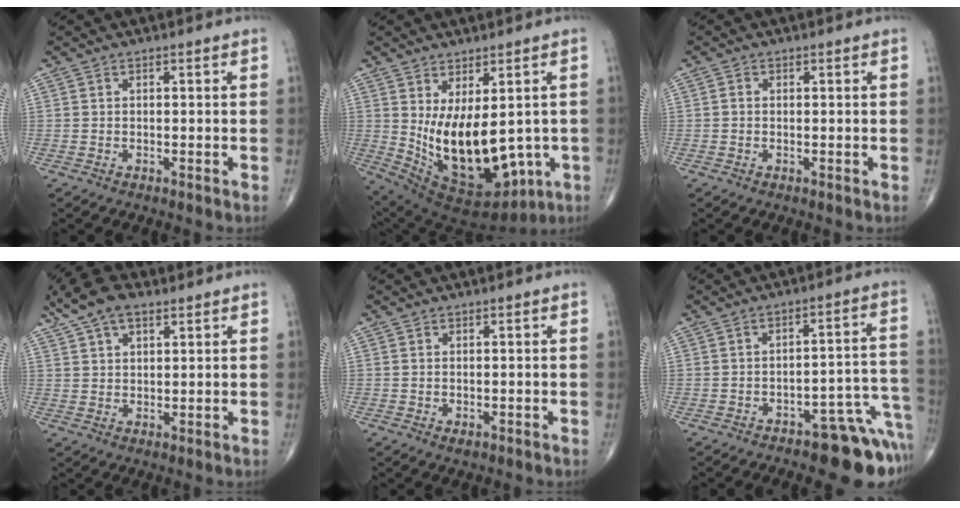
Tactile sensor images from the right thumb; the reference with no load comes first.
{"total": 17.6, "force": [-0.8, 9.4, 14.8], "torque": [-0.230, -0.020, 0.025]}
{"total": 0.8, "force": [-0.1, 0.6, 0.4], "torque": [-0.006, 0.001, -0.005]}
{"total": 9.6, "force": [5.8, 4.8, 6.0], "torque": [-0.103, 0.003, 0.105]}
{"total": 1.1, "force": [-0.2, 0.7, 0.8], "torque": [-0.014, -0.004, -0.001]}
{"total": 12.9, "force": [-8.3, 5.2, 8.5], "torque": [-0.041, 0.085, -0.106]}